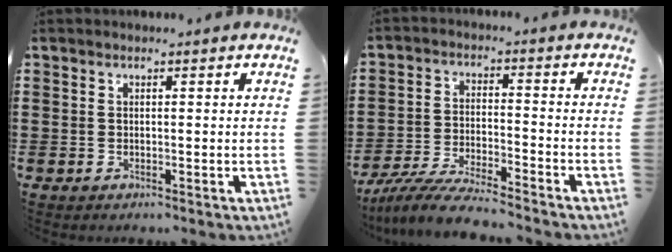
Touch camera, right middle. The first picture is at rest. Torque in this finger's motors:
{"motor_torque": [1.48, -0.66, 0.28, 0.08]}